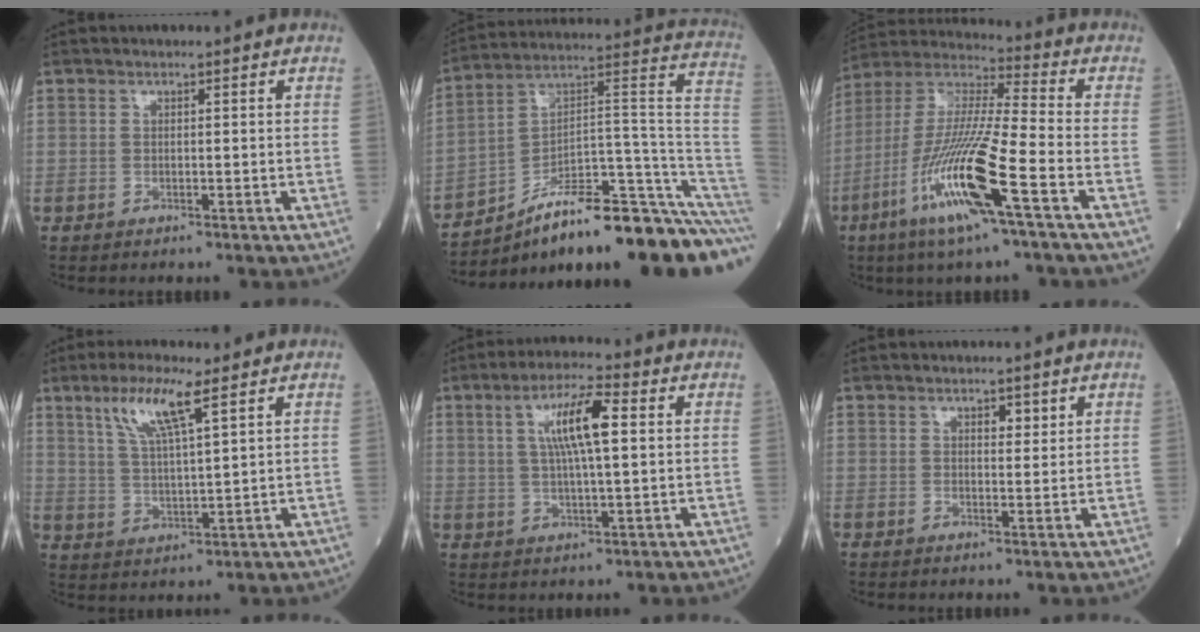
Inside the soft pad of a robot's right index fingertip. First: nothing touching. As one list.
[{"total": 22.3, "force": [-15.0, 2.0, 16.4], "torque": [-0.150, 0.060, -0.233]}, {"total": 17.3, "force": [-7.5, 0.5, 15.6], "torque": [-0.329, -0.025, -0.147]}, {"total": 8.2, "force": [4.7, 0.6, 6.6], "torque": [-0.136, 0.001, 0.094]}, {"total": 8.8, "force": [2.3, 1.2, 8.4], "torque": [-0.158, 0.012, 0.040]}, {"total": 1.9, "force": [1.2, 0.8, 1.2], "torque": [-0.015, -0.001, 0.017]}]